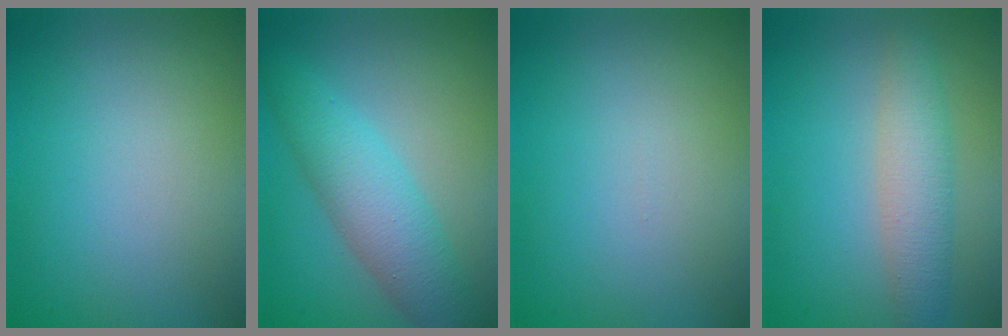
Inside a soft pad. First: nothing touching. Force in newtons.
{"total": 5.3, "press": 5.3, "slide": 0.1}
{"total": 0.0}
{"total": 3.6, "press": 3.6, "slide": 0.1}